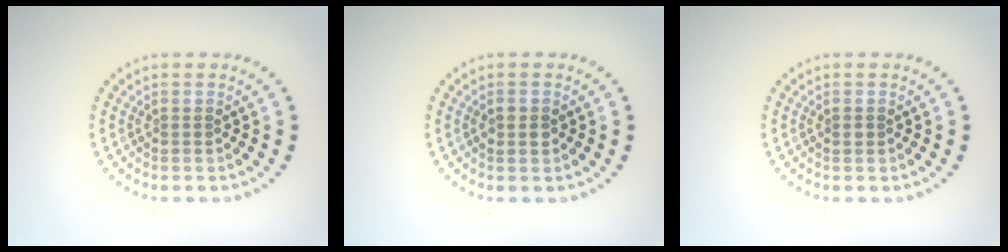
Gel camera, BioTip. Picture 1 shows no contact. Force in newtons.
{"total": 1.7, "press": 1.7, "slide": 0.1}
{"total": 0.7, "press": 0.7, "slide": 0.1}